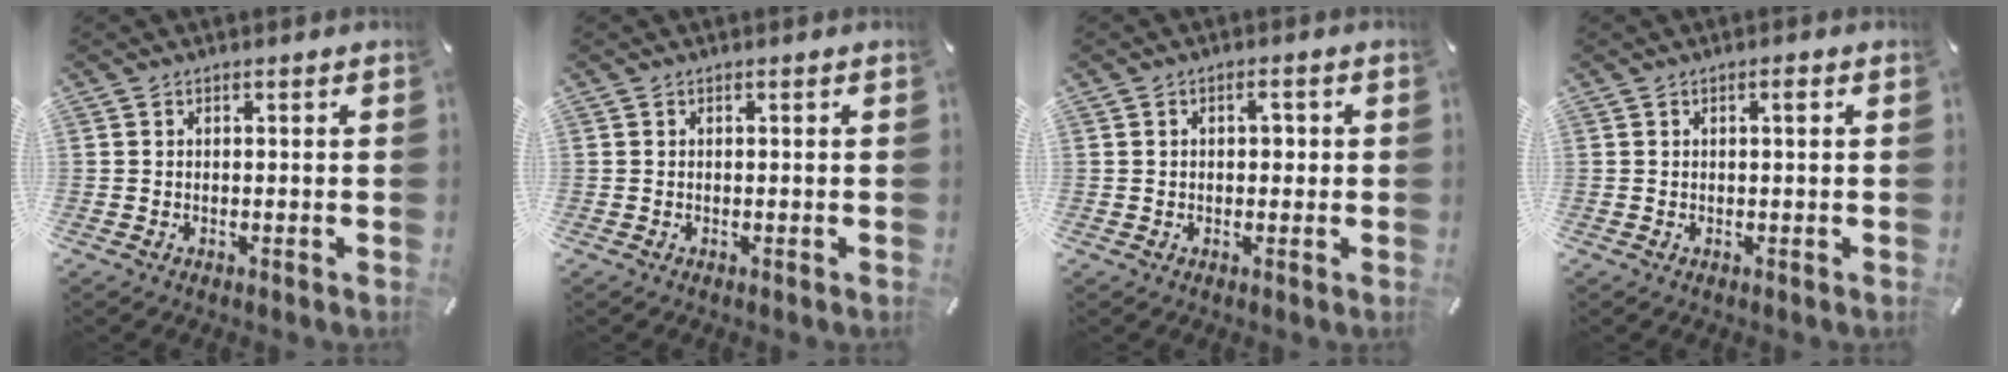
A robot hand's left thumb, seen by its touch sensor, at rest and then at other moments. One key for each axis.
{"total": 0.0}
{"total": 2.8, "fx": 0.3, "fy": 1.7, "fz": 2.2, "tx": -0.029, "ty": 0.003, "tz": -0.002}
{"total": 1.1, "fx": 0.3, "fy": 0.2, "fz": 1.0, "tx": -0.020, "ty": 0.003, "tz": 0.004}